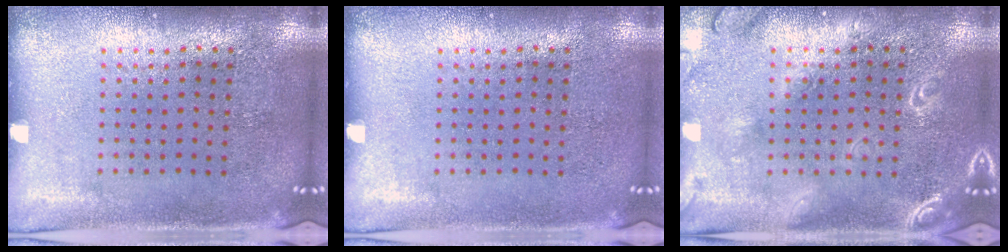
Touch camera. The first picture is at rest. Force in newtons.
{"total": 0.0}
{"total": 1.7, "press": 1.7, "slide": 0.2}